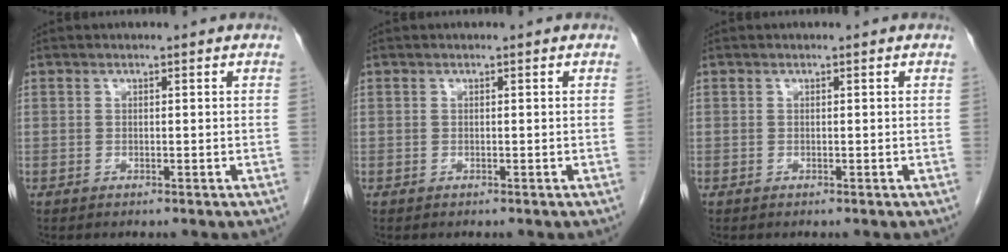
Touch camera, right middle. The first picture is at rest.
{"total": 0.0}
{"total": 0.0}